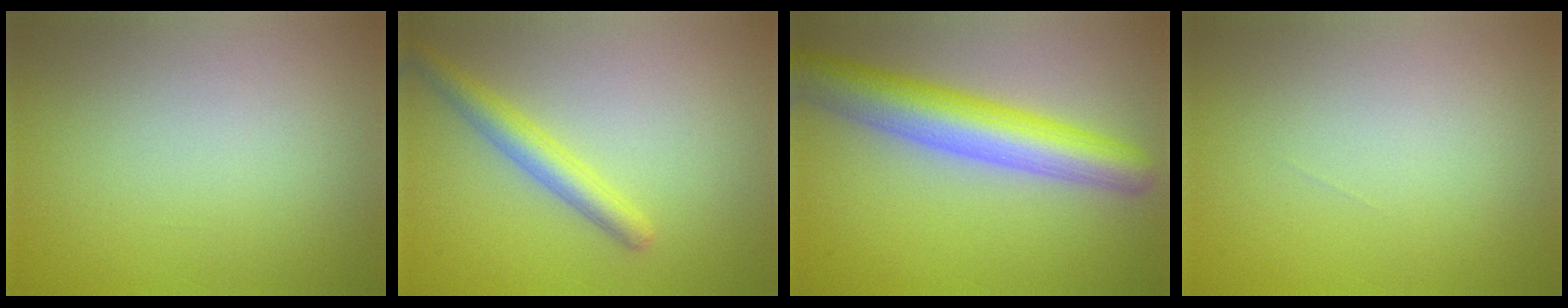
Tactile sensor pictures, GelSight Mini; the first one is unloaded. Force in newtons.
{"total": 2.9, "press": 2.9, "slide": 0.2}
{"total": 7.4, "press": 7.4, "slide": 0.2}
{"total": 0.0}